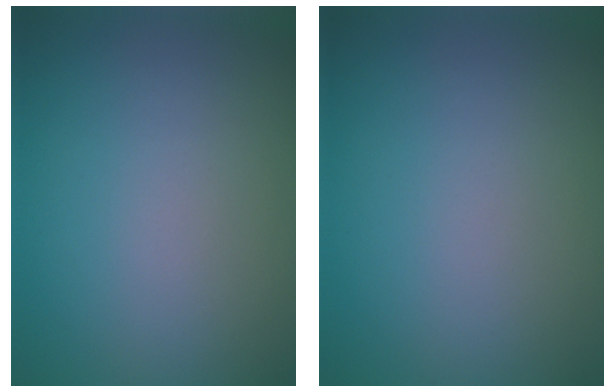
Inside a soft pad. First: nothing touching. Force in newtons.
{"total": 0.0}